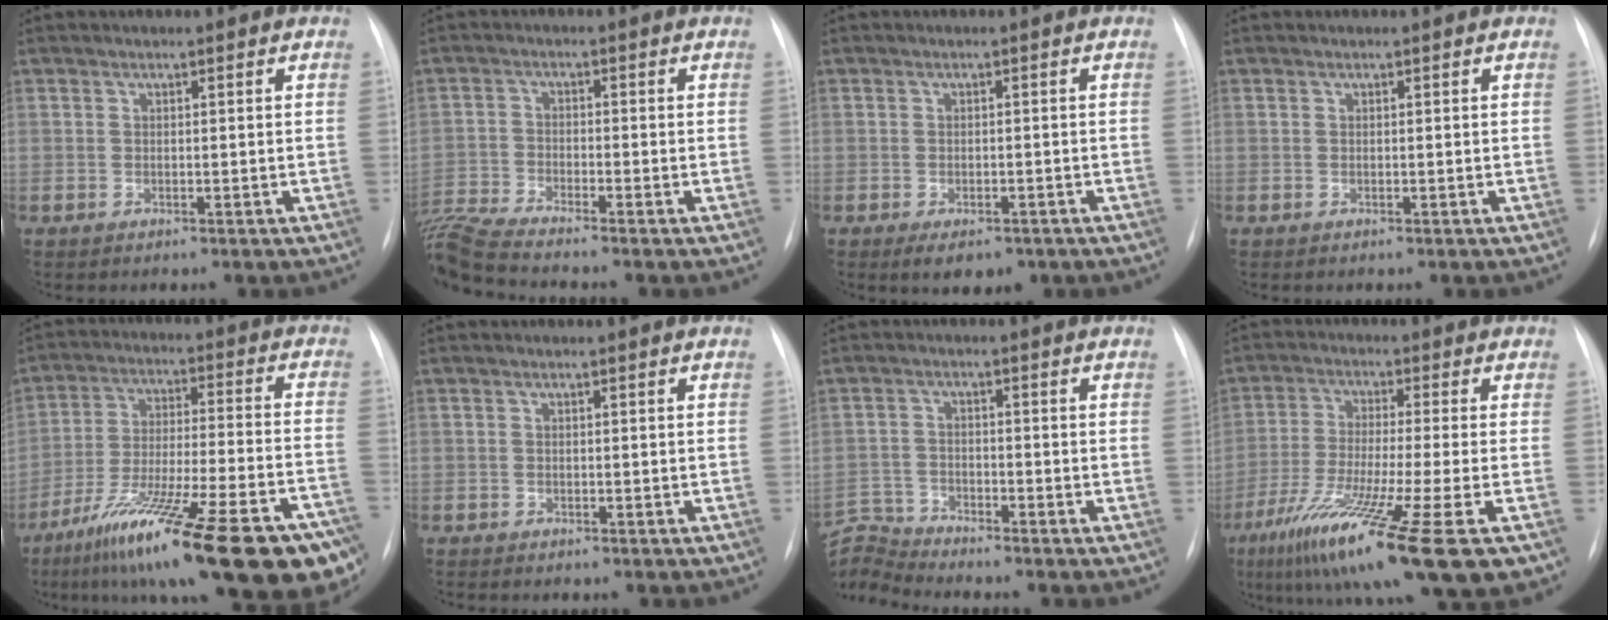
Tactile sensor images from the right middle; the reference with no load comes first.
{"total": 9.0, "force": [-8.3, -1.6, 2.9], "torque": [-0.069, -0.008, -0.160]}
{"total": 4.7, "force": [-3.0, 2.4, 2.7], "torque": [-0.034, -0.003, -0.034]}
{"total": 0.0}
{"total": 29.0, "force": [-18.7, 4.7, 21.6], "torque": [-0.269, -0.020, -0.293]}
{"total": 1.7, "force": [-1.4, 0.7, 0.5], "torque": [-0.009, 0.002, -0.018]}
{"total": 7.0, "force": [-6.9, -0.6, -0.8], "torque": [0.001, 0.013, -0.135]}
{"total": 17.9, "force": [-9.4, 0.4, 15.3], "torque": [-0.248, -0.053, -0.161]}